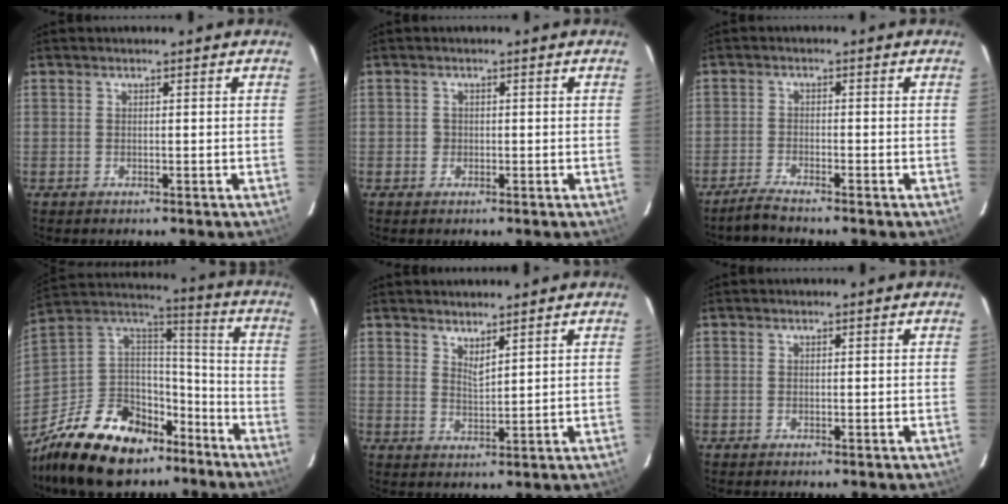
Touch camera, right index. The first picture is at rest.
{"total": 1.2, "force": [-0.2, 1.1, 0.1], "torque": [0.001, 0.002, -0.002]}
{"total": 3.2, "force": [-3.0, 0.0, 1.1], "torque": [-0.042, -0.005, -0.061]}
{"total": 23.3, "force": [-15.3, 13.4, 11.4], "torque": [-0.255, 0.038, -0.239]}
{"total": 2.9, "force": [2.6, 0.5, 1.4], "torque": [-0.023, -0.002, 0.044]}
{"total": 0.0}